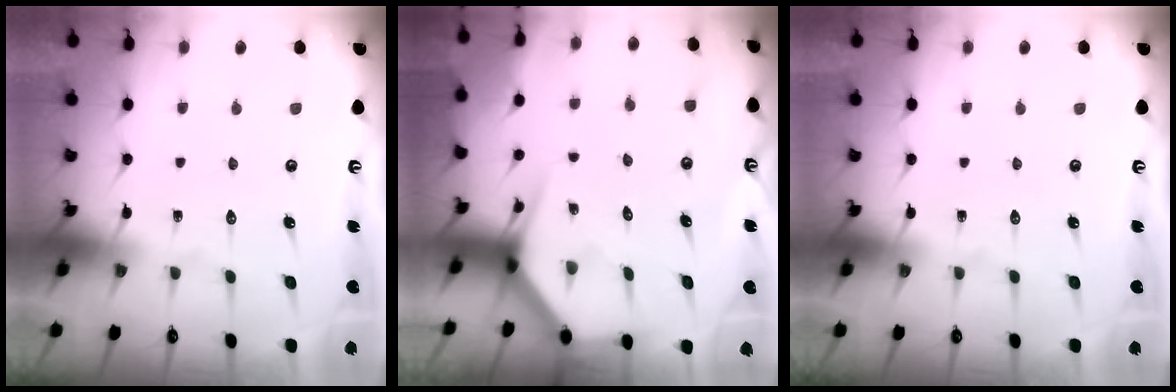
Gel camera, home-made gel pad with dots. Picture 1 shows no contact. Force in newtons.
{"total": 3.6, "press": 3.6, "slide": 0.3}
{"total": 0.0}